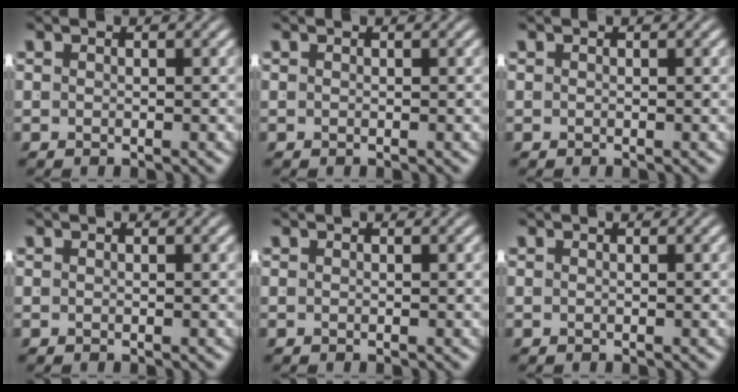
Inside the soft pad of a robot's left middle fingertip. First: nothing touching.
{"total": 0.0}
{"total": 0.0}
{"total": 0.0}
{"total": 0.0}
{"total": 0.0}